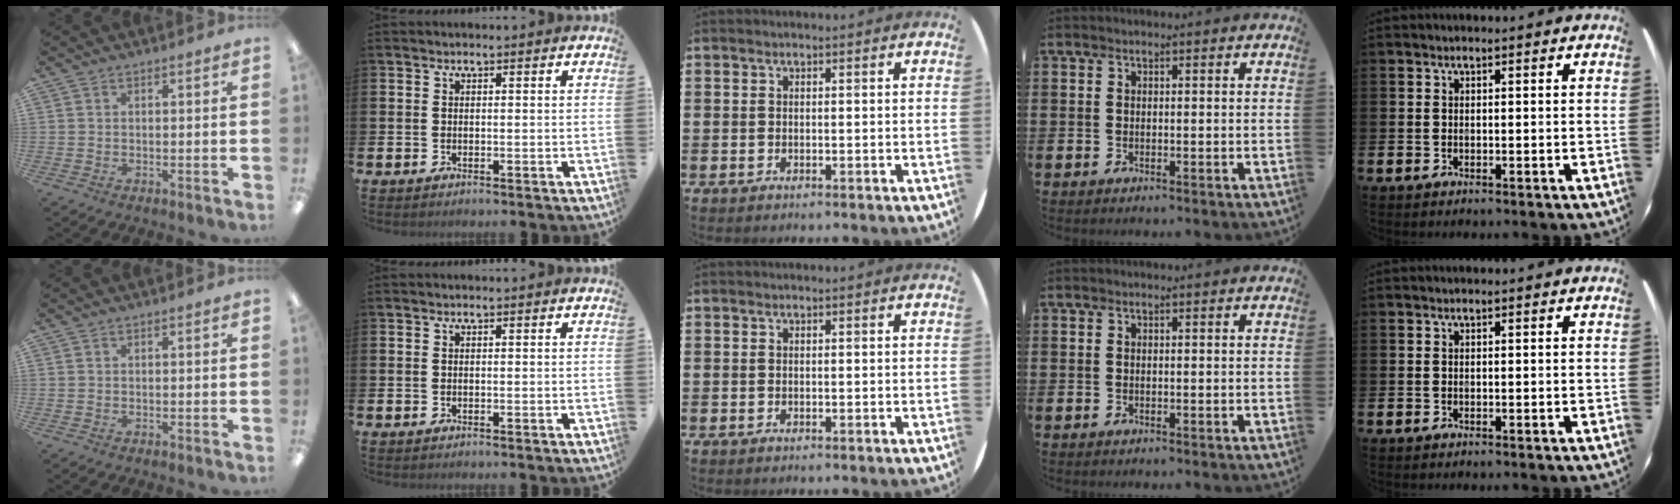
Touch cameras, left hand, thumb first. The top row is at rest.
{}